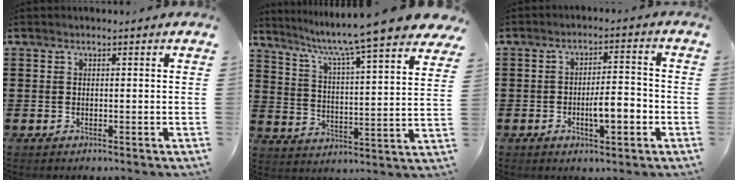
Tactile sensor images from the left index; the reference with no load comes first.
{"total": 8.4, "force": [7.2, -1.1, 4.1], "torque": [-0.102, -0.064, 0.110]}
{"total": 5.7, "force": [-2.0, 1.8, 5.0], "torque": [-0.077, 0.005, -0.039]}